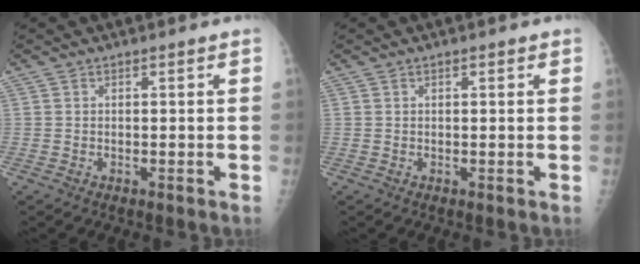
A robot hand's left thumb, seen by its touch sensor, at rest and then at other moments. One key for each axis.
{"total": 1.0, "fx": 0.5, "fy": 0.4, "fz": 0.7, "tx": -0.008, "ty": 0.001, "tz": 0.005}